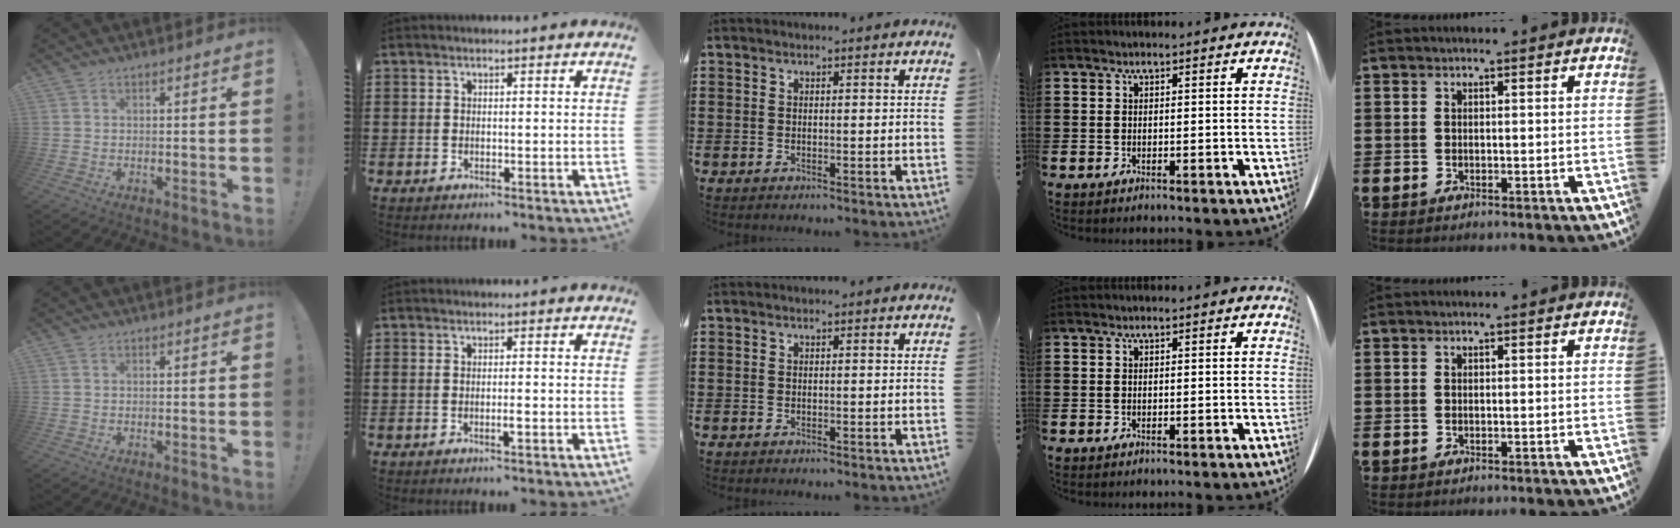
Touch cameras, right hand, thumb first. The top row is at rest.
{"index": {"total": 1.6, "force": [-0.6, 0.1, 1.4], "torque": [-0.025, -0.001, -0.012]}}